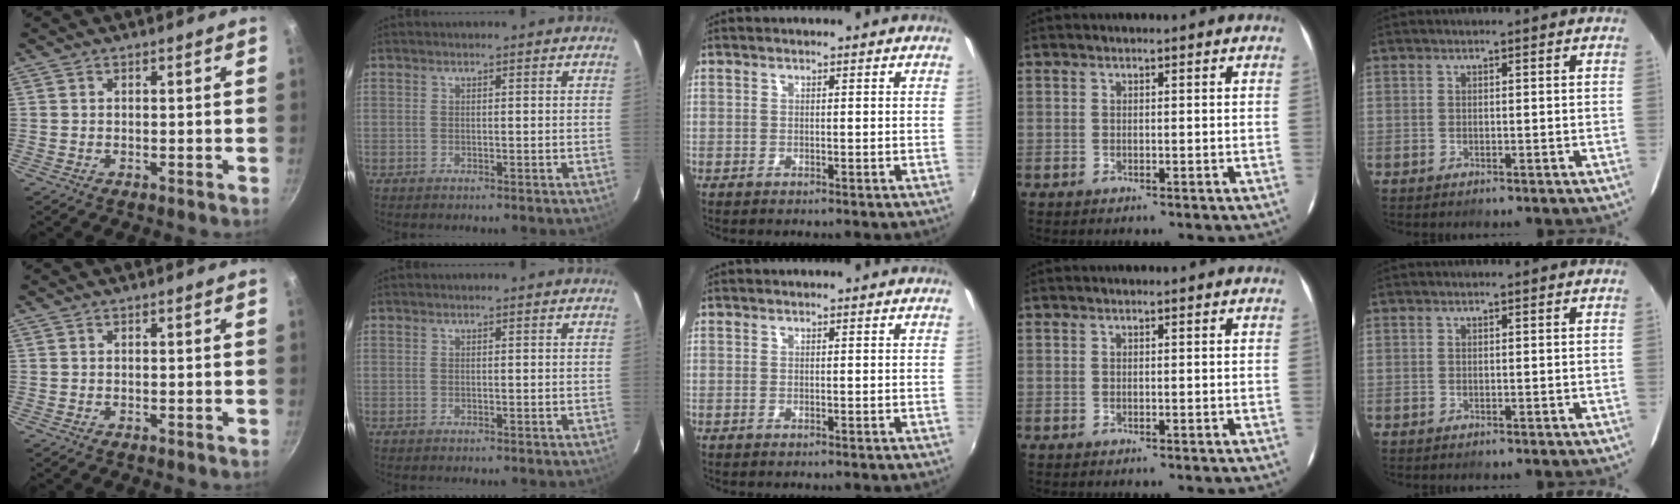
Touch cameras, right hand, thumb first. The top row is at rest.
{}